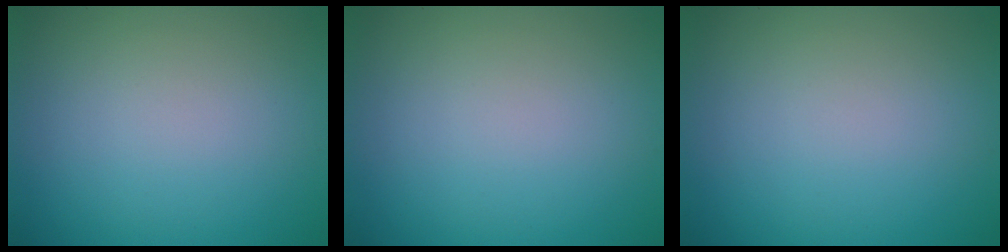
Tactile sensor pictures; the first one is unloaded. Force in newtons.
{"total": 0.0}
{"total": 0.0}